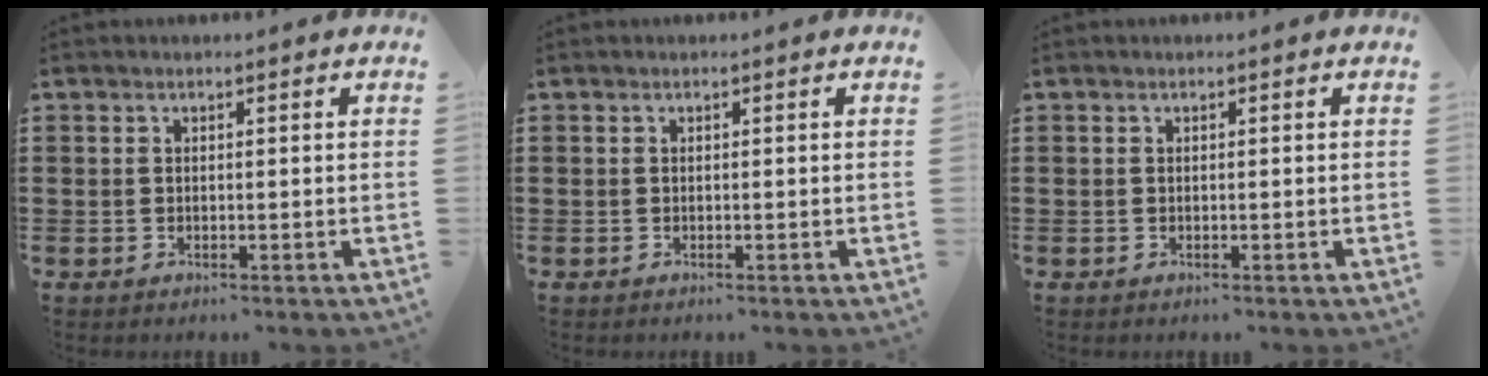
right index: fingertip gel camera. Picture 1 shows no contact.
{"total": 0.0}
{"total": 0.0}